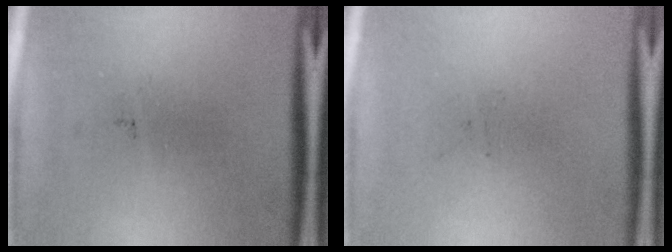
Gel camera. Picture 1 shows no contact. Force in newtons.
{"total": 0.0}